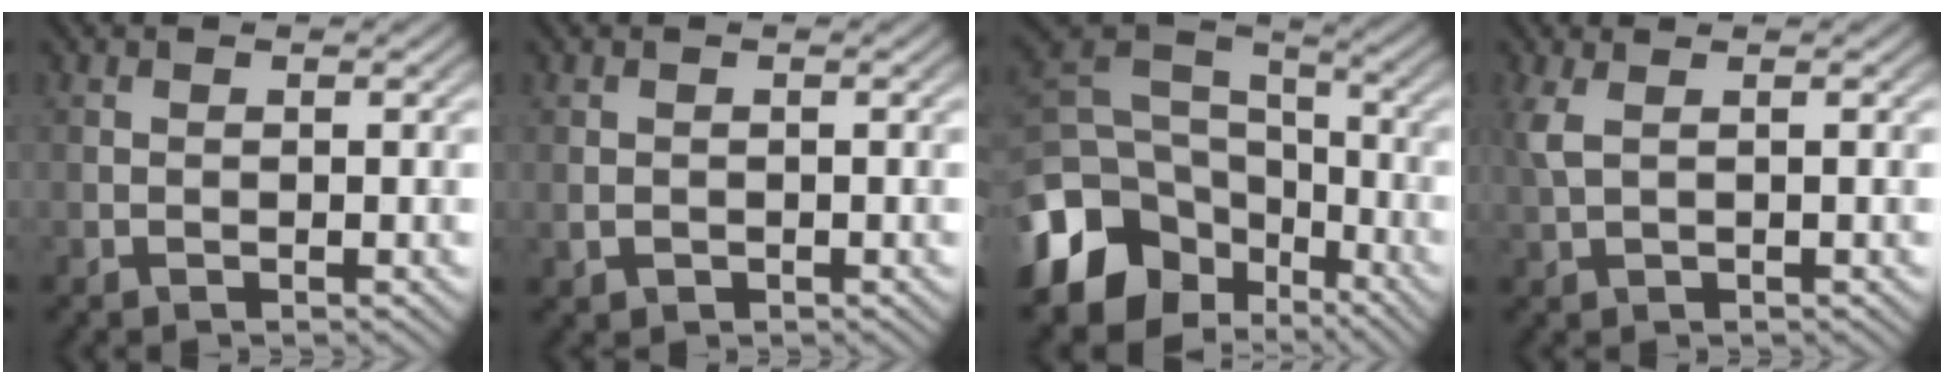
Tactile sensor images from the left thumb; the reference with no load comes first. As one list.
[{"total": 1.2, "force": [-0.3, 1.0, 0.5], "torque": [-0.013, -0.007, -0.004]}, {"total": 15.6, "force": [-7.2, 11.2, 8.2], "torque": [-0.224, -0.041, -0.125]}, {"total": 2.2, "force": [0.9, 0.5, 2.0], "torque": [-0.055, 0.009, 0.018]}]